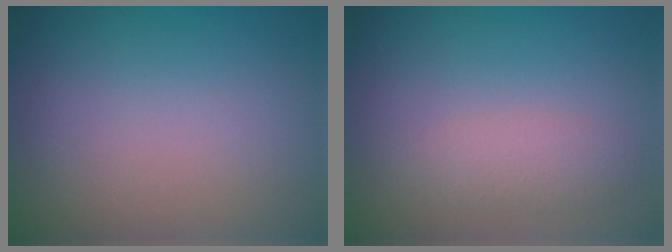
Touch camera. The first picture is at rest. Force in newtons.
{"total": 1.9, "press": 1.9, "slide": 0.0}